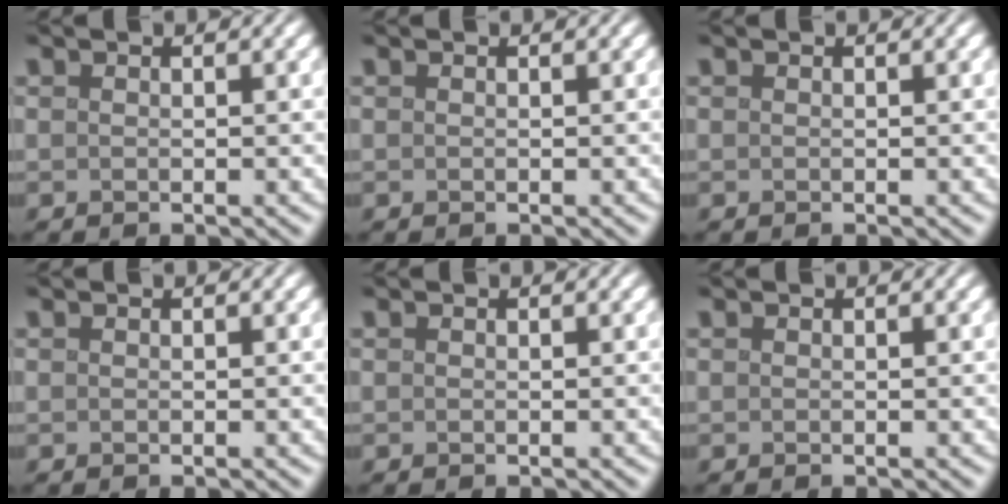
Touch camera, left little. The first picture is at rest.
{"total": 0.0}
{"total": 0.0}
{"total": 0.0}
{"total": 0.0}
{"total": 0.0}